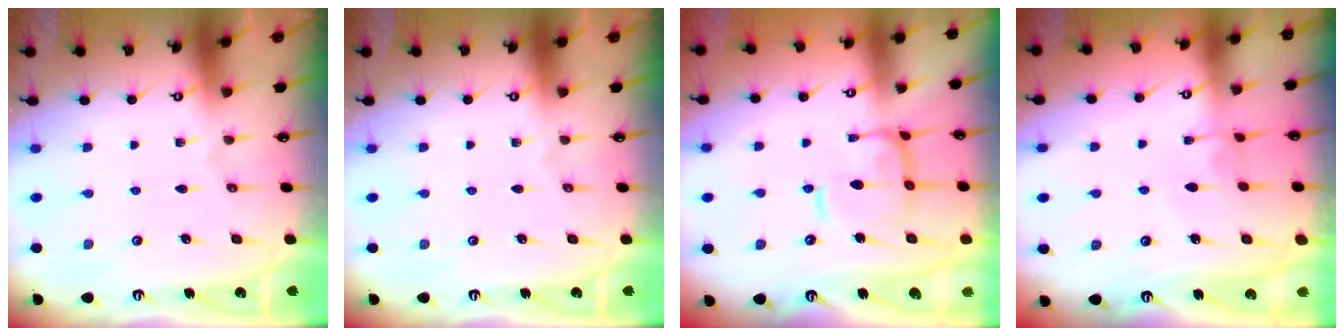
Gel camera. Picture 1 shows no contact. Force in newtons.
{"total": 0.0}
{"total": 6.5, "press": 6.5, "slide": 1.1}
{"total": 1.6, "press": 1.5, "slide": 0.2}